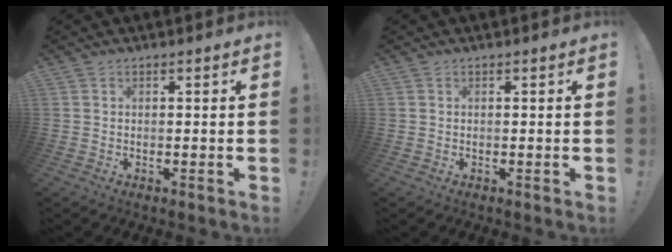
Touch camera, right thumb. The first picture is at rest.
{"total": 0.0}